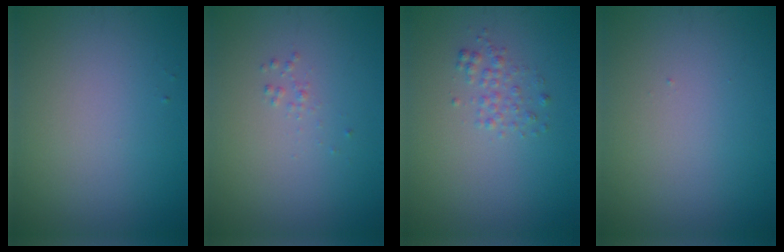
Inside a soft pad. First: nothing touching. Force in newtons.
{"total": 0.5, "press": 0.5, "slide": 0.0}
{"total": 1.4, "press": 1.4, "slide": 0.0}
{"total": 0.0}